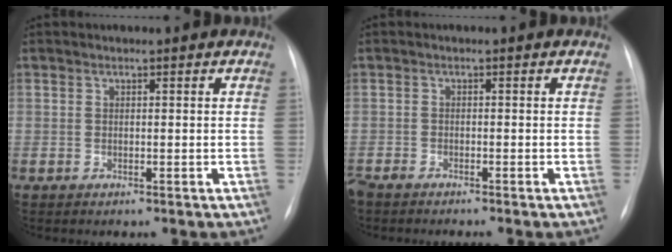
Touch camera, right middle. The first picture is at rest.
{"total": 3.2, "force": [-2.9, 0.4, 1.4], "torque": [-0.021, -0.007, -0.047]}